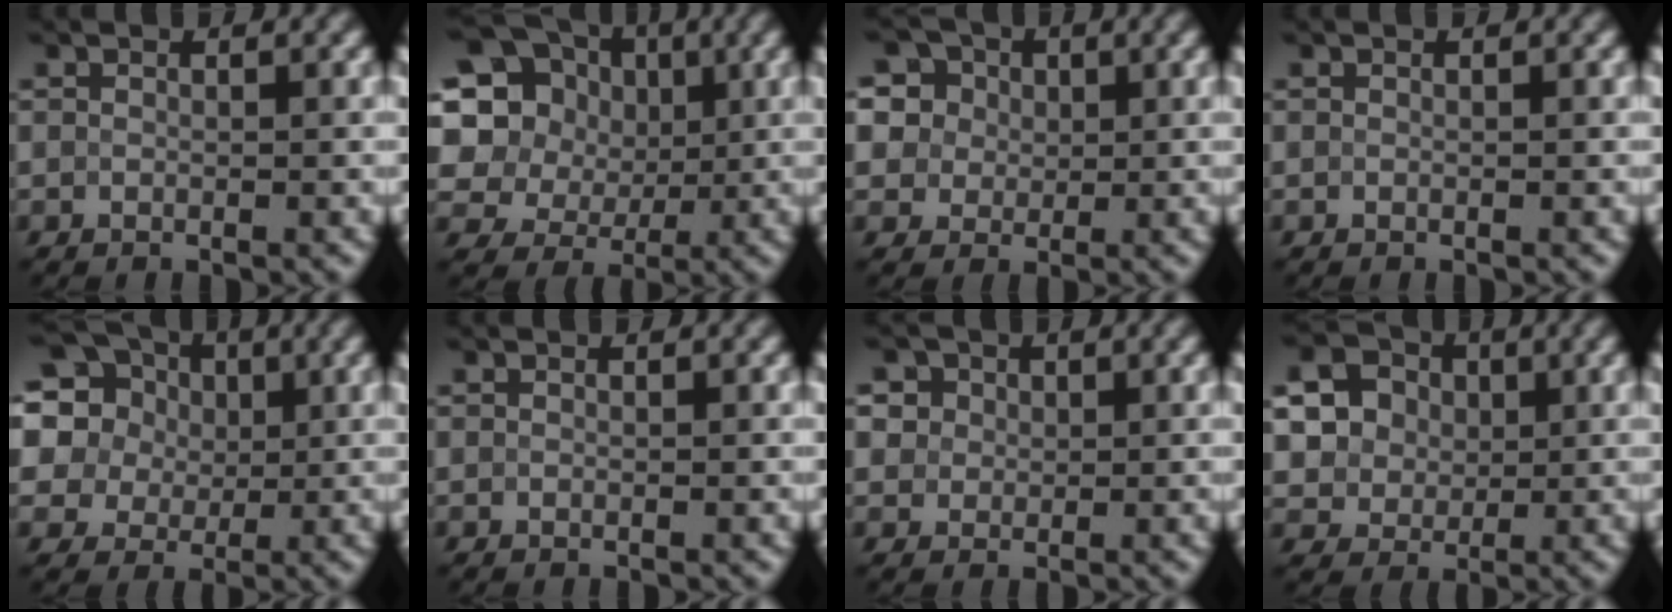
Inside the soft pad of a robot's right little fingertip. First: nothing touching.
{"total": 16.6, "force": [6.4, 13.5, 7.1], "torque": [-0.194, 0.042, 0.102]}
{"total": 12.9, "force": [6.9, 9.2, 5.8], "torque": [-0.148, 0.053, 0.097]}
{"total": 0.0}
{"total": 17.5, "force": [7.7, 13.9, 7.4], "torque": [-0.208, 0.052, 0.116]}
{"total": 0.0}
{"total": 7.0, "force": [3.8, 5.1, 3.0], "torque": [-0.061, 0.029, 0.036]}
{"total": 8.4, "force": [2.8, 6.8, 4.0], "torque": [-0.090, 0.027, 0.035]}